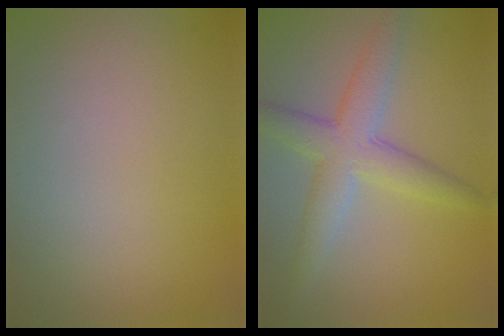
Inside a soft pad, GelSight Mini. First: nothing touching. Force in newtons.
{"total": 4.9, "press": 4.9, "slide": 0.1}